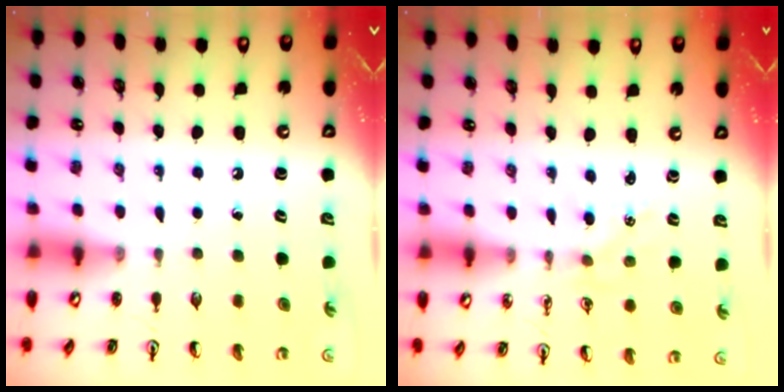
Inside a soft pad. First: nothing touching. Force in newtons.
{"total": 2.3, "press": 2.3, "slide": 0.3}